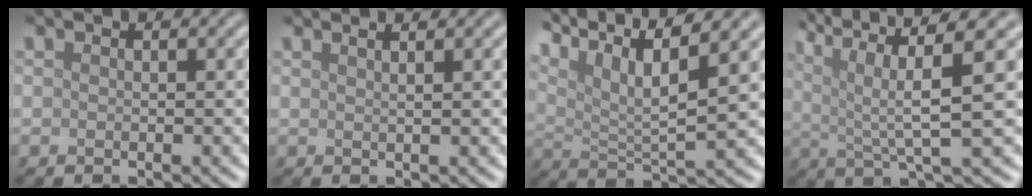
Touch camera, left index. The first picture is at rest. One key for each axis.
{"total": 3.0, "fx": 1.9, "fy": 1.2, "fz": 1.9, "tx": -0.003, "ty": 0.014, "tz": -0.007}
{"total": 10.0, "fx": 6.8, "fy": 2.2, "fz": 6.9, "tx": -0.130, "ty": 0.017, "tz": 0.108}
{"total": 8.1, "fx": 2.8, "fy": 1.8, "fz": 7.4, "tx": -0.120, "ty": 0.019, "tz": 0.050}